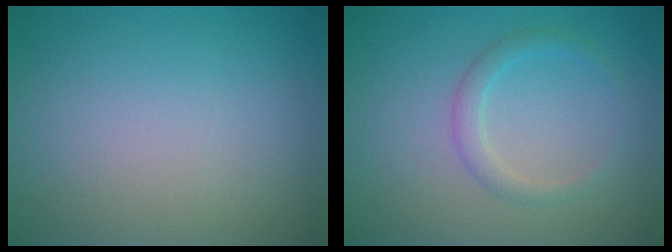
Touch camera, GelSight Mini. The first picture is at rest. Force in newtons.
{"total": 1.8, "press": 1.7, "slide": 0.1}